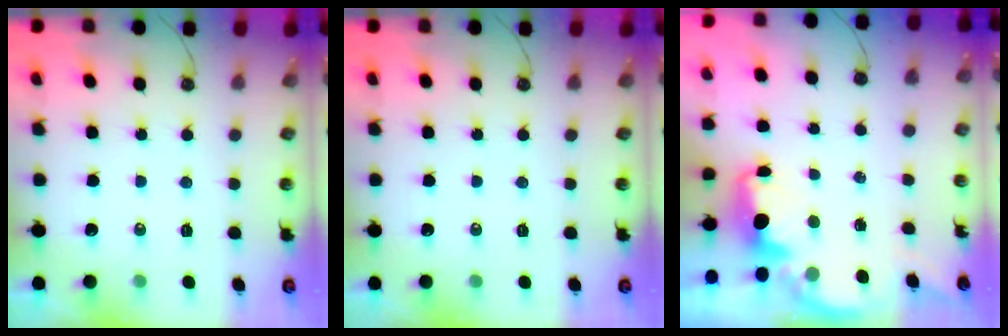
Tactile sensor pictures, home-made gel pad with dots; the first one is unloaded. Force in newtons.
{"total": 0.0}
{"total": 2.3, "press": 2.1, "slide": 0.8}